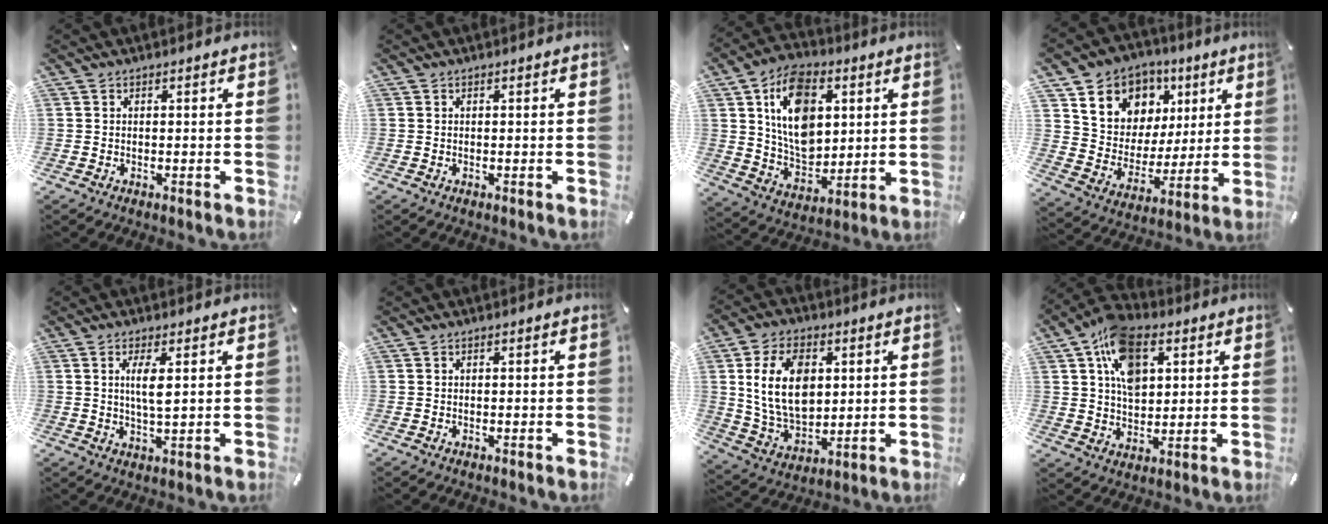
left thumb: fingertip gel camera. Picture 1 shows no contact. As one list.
[{"total": 0.0}, {"total": 16.1, "force": [4.5, 11.5, 10.4], "torque": [-0.182, -0.003, 0.082]}, {"total": 12.6, "force": [5.8, 11.0, 2.4], "torque": [-0.042, -0.043, 0.114]}, {"total": 5.2, "force": [1.2, 1.3, 4.9], "torque": [-0.092, -0.002, 0.016]}, {"total": 0.0}, {"total": 14.7, "force": [2.9, 10.3, 10.1], "torque": [-0.214, 0.005, 0.050]}, {"total": 13.7, "force": [5.4, 9.1, 8.7], "torque": [-0.157, -0.003, 0.100]}]